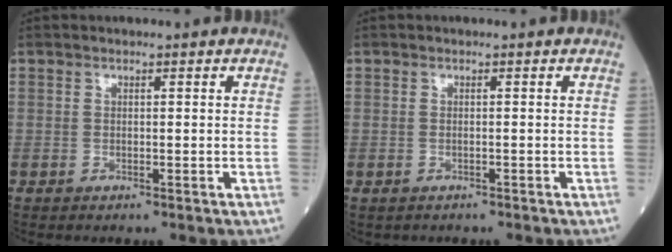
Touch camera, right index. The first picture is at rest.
{"total": 0.7, "force": [-0.4, 0.6, 0.0], "torque": [-0.003, 0.003, -0.005]}